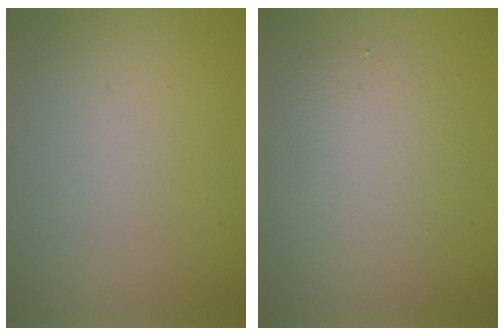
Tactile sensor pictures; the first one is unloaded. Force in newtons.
{"total": 3.7, "press": 3.7, "slide": 0.3}